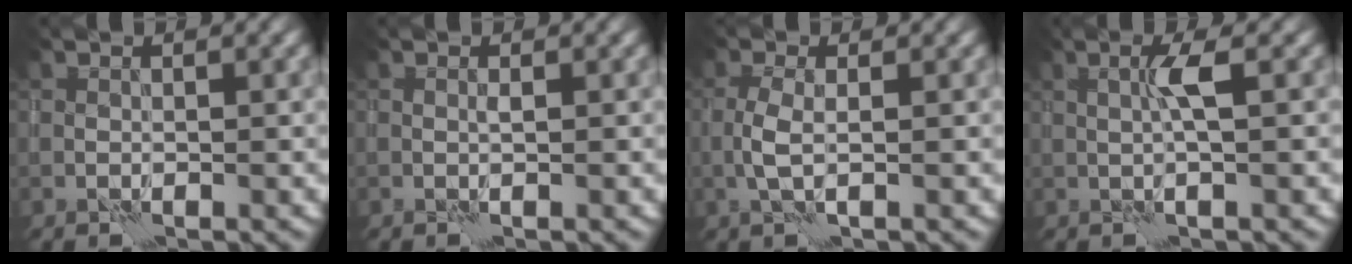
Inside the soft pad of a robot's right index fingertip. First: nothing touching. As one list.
[{"total": 0.0}, {"total": 1.9, "force": [-0.2, 0.7, 1.8], "torque": [-0.040, 0.002, -0.007]}, {"total": 2.0, "force": [0.5, 0.0, 1.9], "torque": [-0.036, 0.004, 0.009]}]